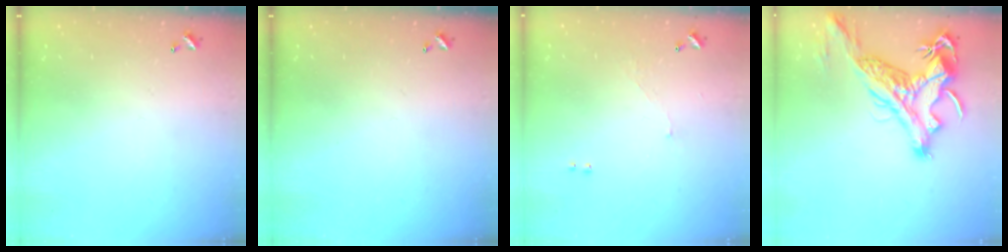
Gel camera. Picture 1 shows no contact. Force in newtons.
{"total": 0.0}
{"total": 1.3, "press": 1.2, "slide": 0.5}
{"total": 4.5, "press": 4.3, "slide": 1.3}